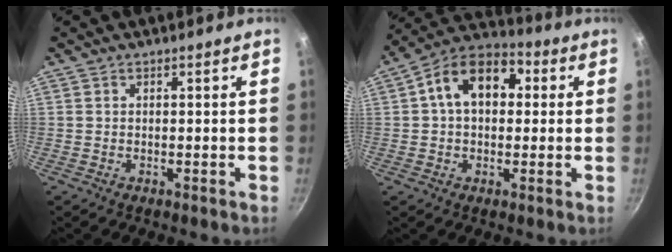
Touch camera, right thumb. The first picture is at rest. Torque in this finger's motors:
{"motor_torque": [0.51, 2.88, 0.99, -0.69, 0.09]}